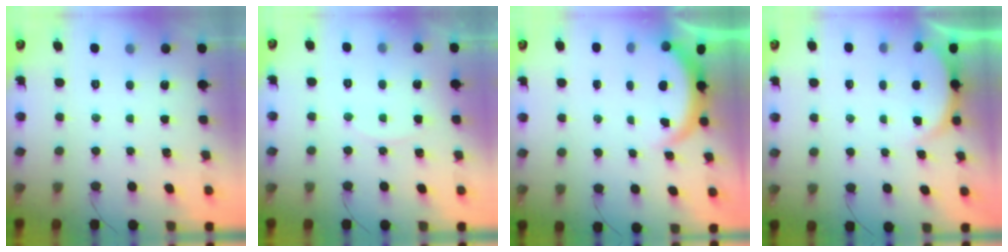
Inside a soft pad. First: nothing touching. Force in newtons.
{"total": 3.6, "press": 3.6, "slide": 0.4}
{"total": 3.8, "press": 3.8, "slide": 0.3}
{"total": 3.9, "press": 3.8, "slide": 0.6}